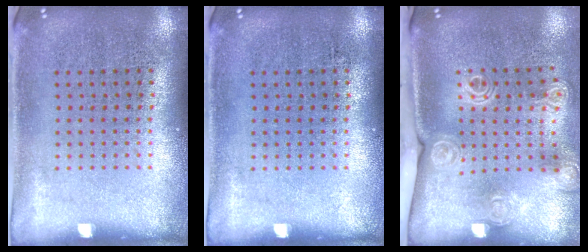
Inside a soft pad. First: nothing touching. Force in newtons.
{"total": 0.0}
{"total": 2.0, "press": 1.6, "slide": 1.3}